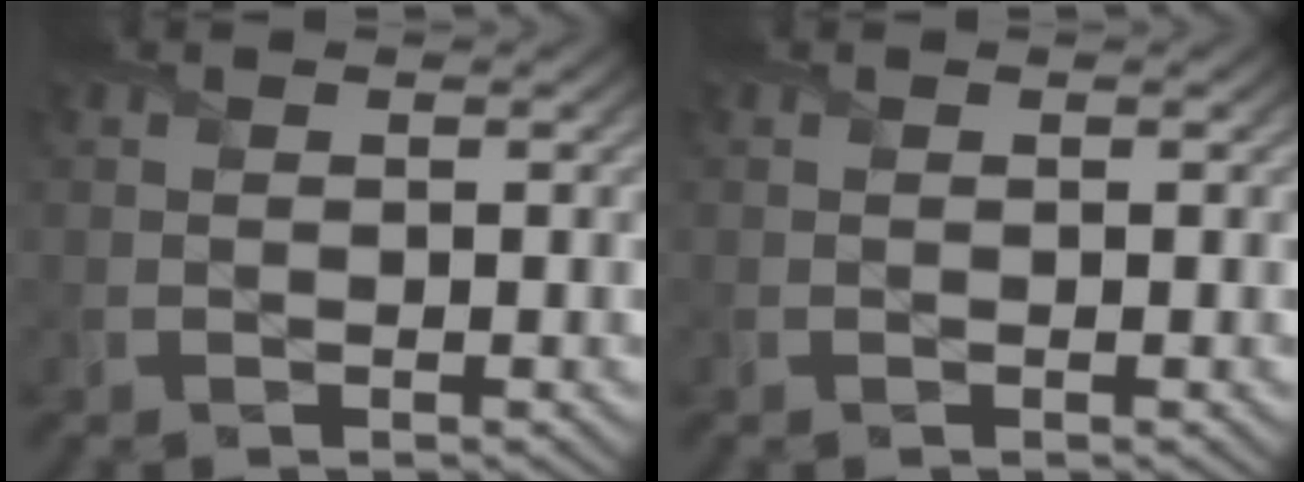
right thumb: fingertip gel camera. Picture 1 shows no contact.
{"total": 0.0}